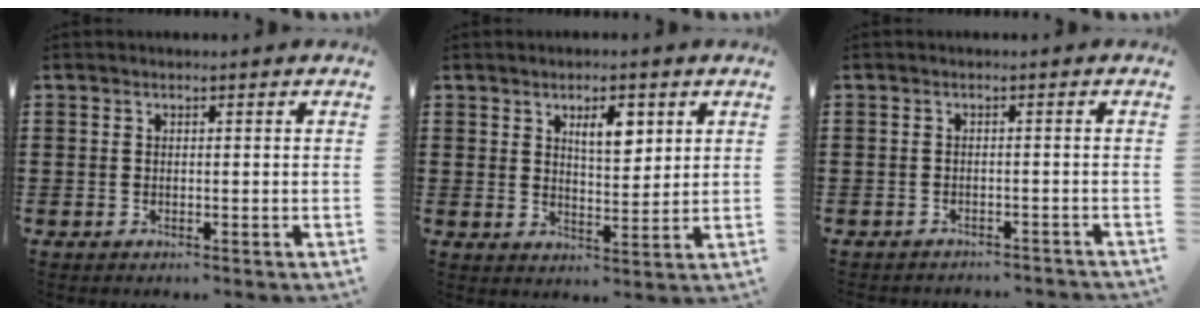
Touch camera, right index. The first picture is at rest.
{"total": 4.9, "force": [2.4, 2.0, 3.8], "torque": [-0.059, -0.002, 0.036]}
{"total": 1.3, "force": [-1.3, 0.1, 0.1], "torque": [-0.007, 0.002, -0.028]}